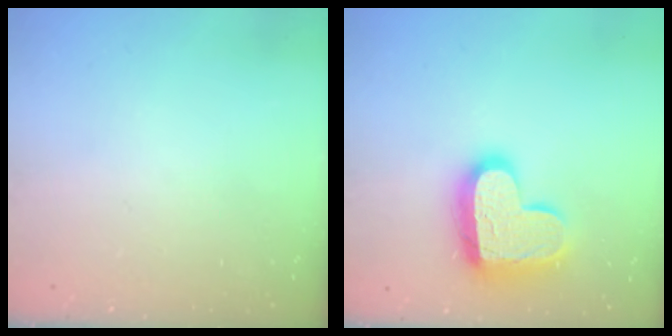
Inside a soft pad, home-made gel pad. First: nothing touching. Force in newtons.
{"total": 17.1, "press": 17.0, "slide": 1.1}